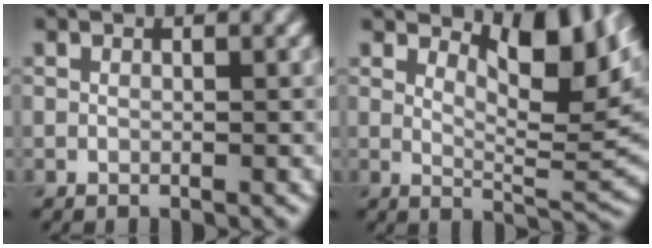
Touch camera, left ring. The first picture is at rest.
{"total": 7.3, "force": [3.7, 2.5, 5.7], "torque": [-0.082, -0.005, 0.060]}